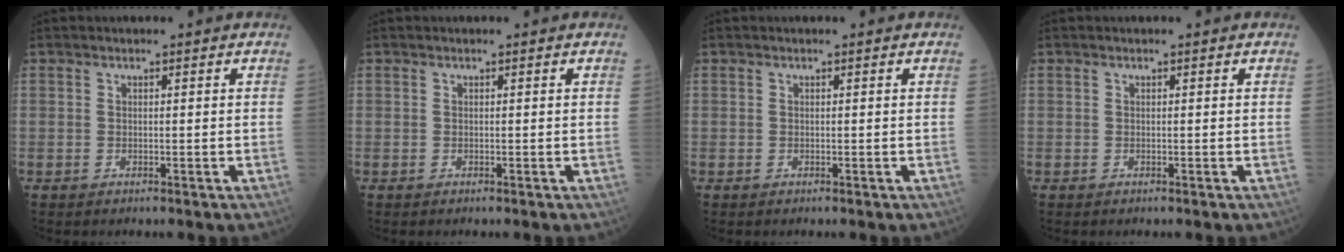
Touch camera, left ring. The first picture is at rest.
{"total": 0.0}
{"total": 0.0}
{"total": 0.0}